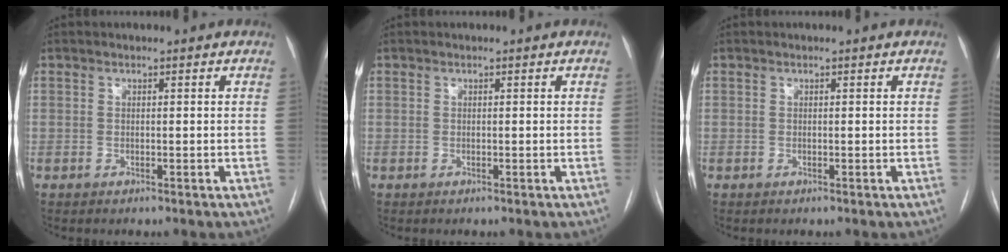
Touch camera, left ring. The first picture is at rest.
{"total": 0.0}
{"total": 0.0}